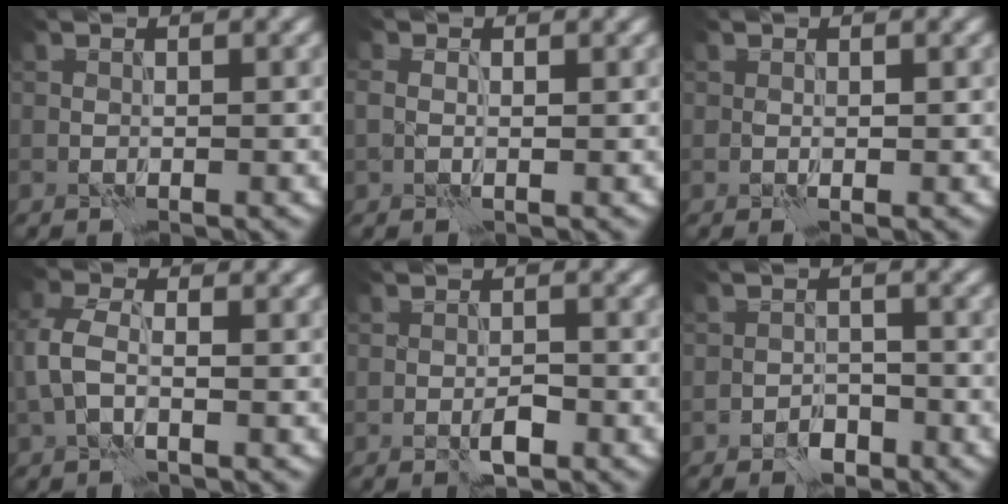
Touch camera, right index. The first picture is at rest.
{"total": 1.8, "force": [0.2, 1.2, 1.3], "torque": [-0.029, 0.004, -0.001]}
{"total": 0.7, "force": [0.1, 0.3, 0.6], "torque": [-0.013, 0.000, 0.001]}
{"total": 3.6, "force": [-0.4, 2.0, 3.0], "torque": [-0.078, 0.007, -0.016]}
{"total": 1.8, "force": [-0.9, 0.6, 1.4], "torque": [-0.023, 0.002, -0.017]}
{"total": 2.2, "force": [-1.6, 1.2, 0.9], "torque": [-0.008, 0.005, -0.028]}